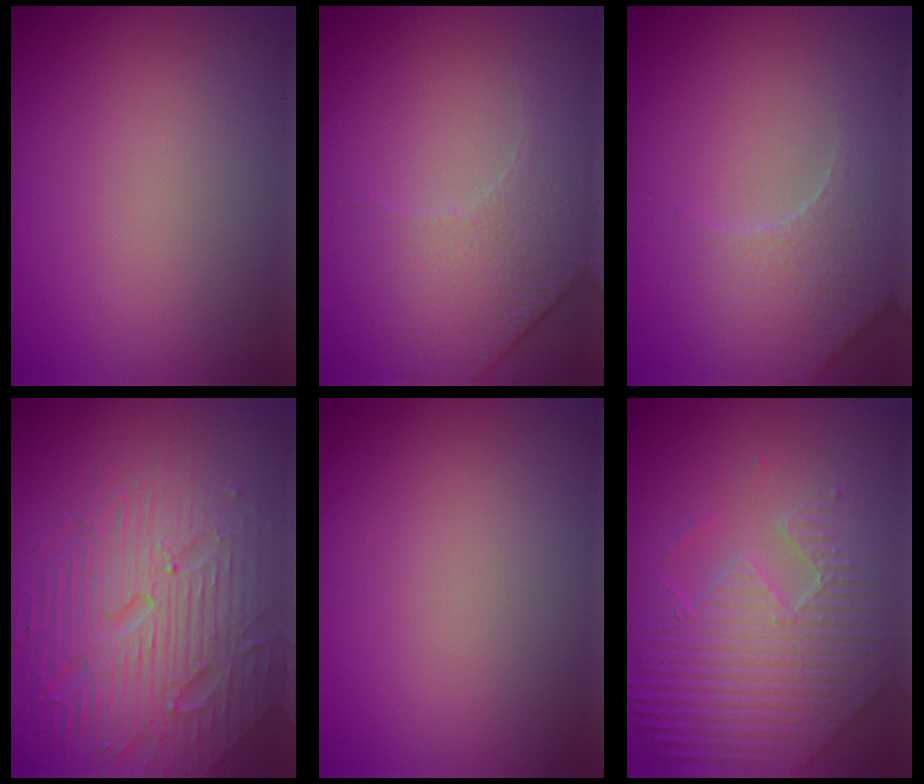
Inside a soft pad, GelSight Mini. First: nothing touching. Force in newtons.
{"total": 4.9, "press": 3.4, "slide": 3.5}
{"total": 4.4, "press": 4.2, "slide": 1.1}
{"total": 7.4, "press": 7.2, "slide": 1.7}
{"total": 0.0}
{"total": 8.0, "press": 5.9, "slide": 5.4}